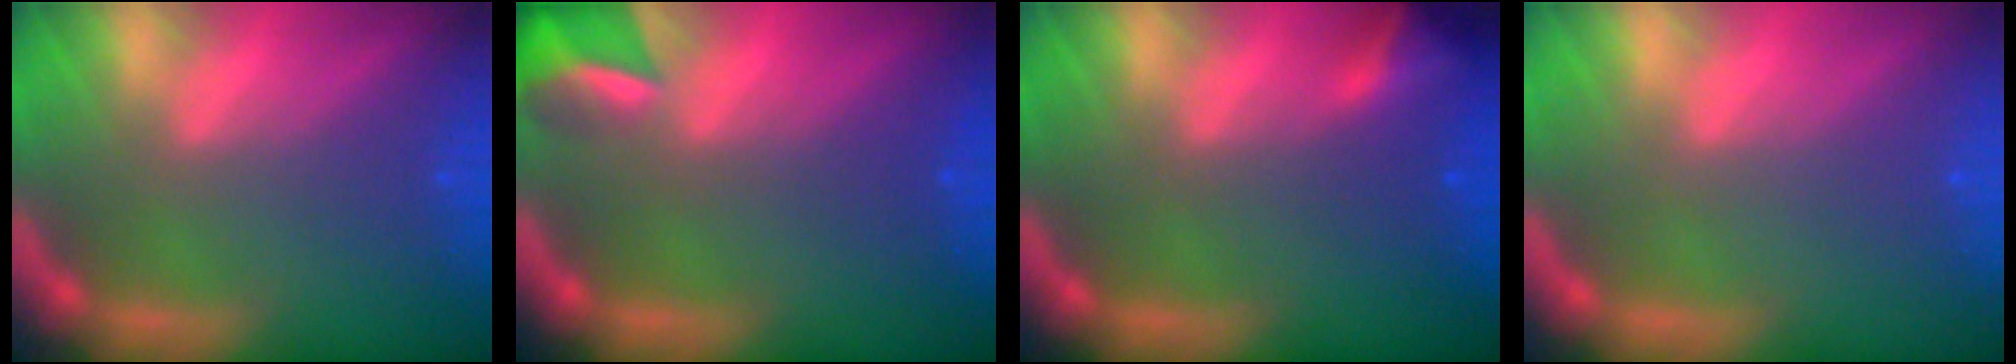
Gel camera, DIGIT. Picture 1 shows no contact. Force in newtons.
{"total": 4.4}
{"total": 2.9}
{"total": 0.0}